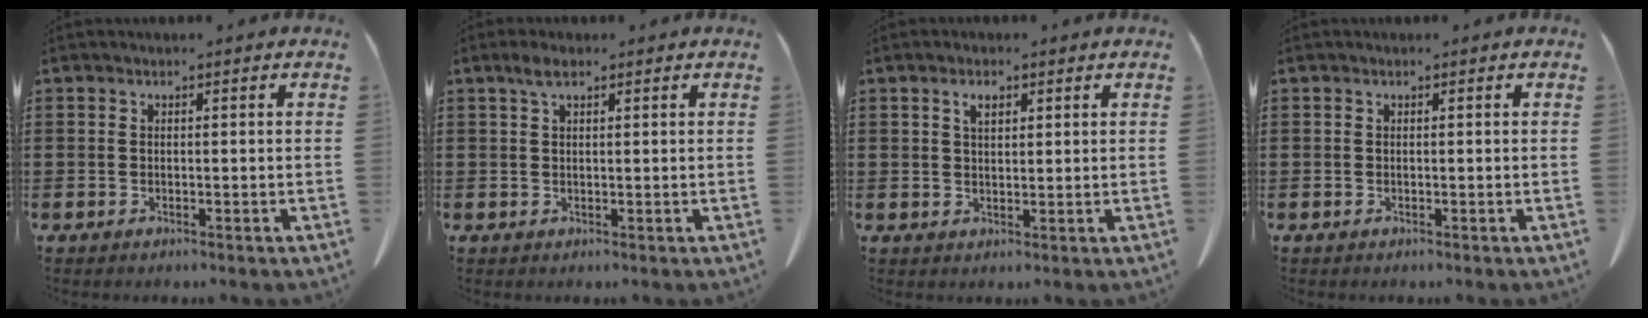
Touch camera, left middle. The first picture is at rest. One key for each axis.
{"total": 2.2, "fx": 1.2, "fy": 0.8, "fz": 1.7, "tx": -0.038, "ty": 0.004, "tz": 0.021}
{"total": 2.3, "fx": 1.2, "fy": 1.0, "fz": 1.6, "tx": -0.029, "ty": 0.000, "tz": 0.020}
{"total": 0.0}